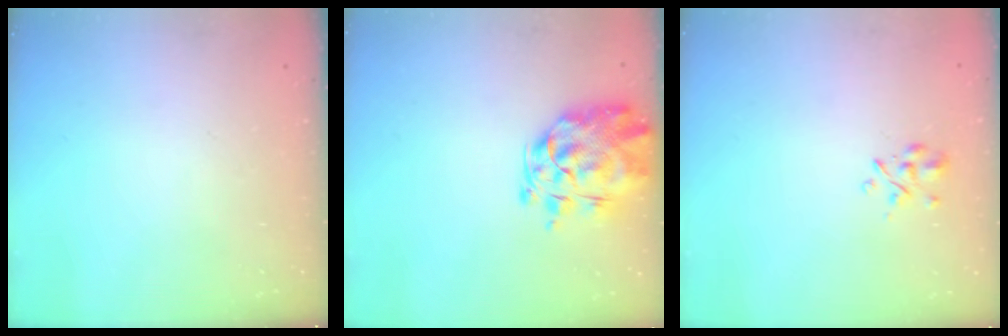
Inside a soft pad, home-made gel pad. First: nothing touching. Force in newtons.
{"total": 8.8, "press": 8.2, "slide": 3.2}
{"total": 2.7, "press": 2.5, "slide": 1.0}